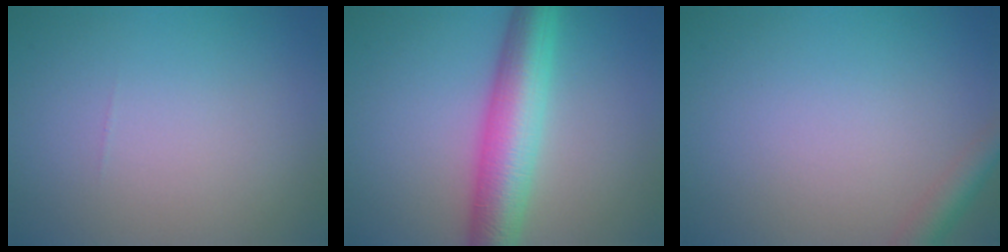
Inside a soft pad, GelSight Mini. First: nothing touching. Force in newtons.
{"total": 7.6, "press": 7.6, "slide": 0.1}
{"total": 2.3, "press": 2.3, "slide": 0.1}